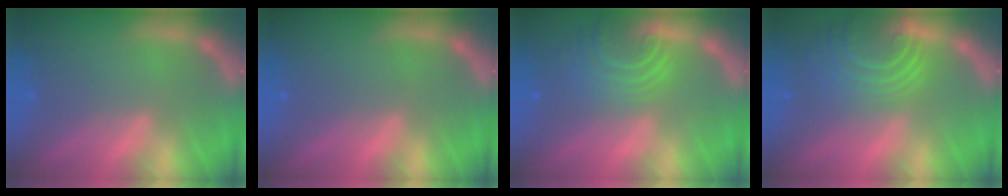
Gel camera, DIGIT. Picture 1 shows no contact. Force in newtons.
{"total": 0.0}
{"total": 6.1}
{"total": 8.1}